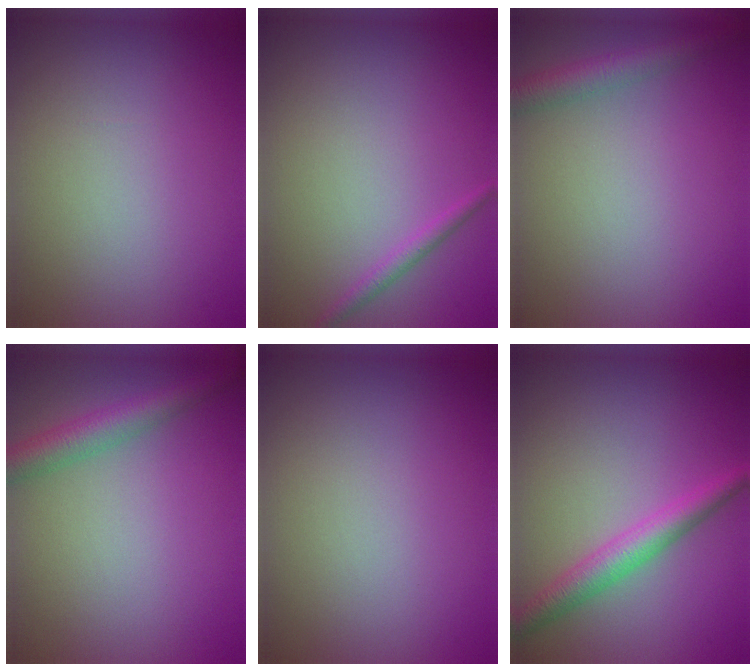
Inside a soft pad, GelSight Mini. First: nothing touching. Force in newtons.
{"total": 1.2, "press": 1.2, "slide": 0.0}
{"total": 2.7, "press": 2.7, "slide": 0.1}
{"total": 3.4, "press": 3.4, "slide": 0.2}
{"total": 0.0}
{"total": 3.3, "press": 3.3, "slide": 0.1}